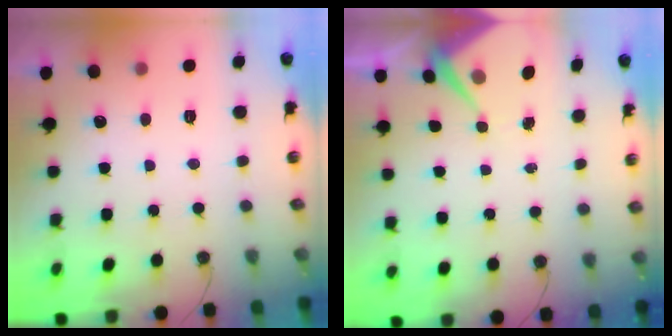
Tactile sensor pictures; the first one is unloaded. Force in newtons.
{"total": 6.1, "press": 6.0, "slide": 0.9}